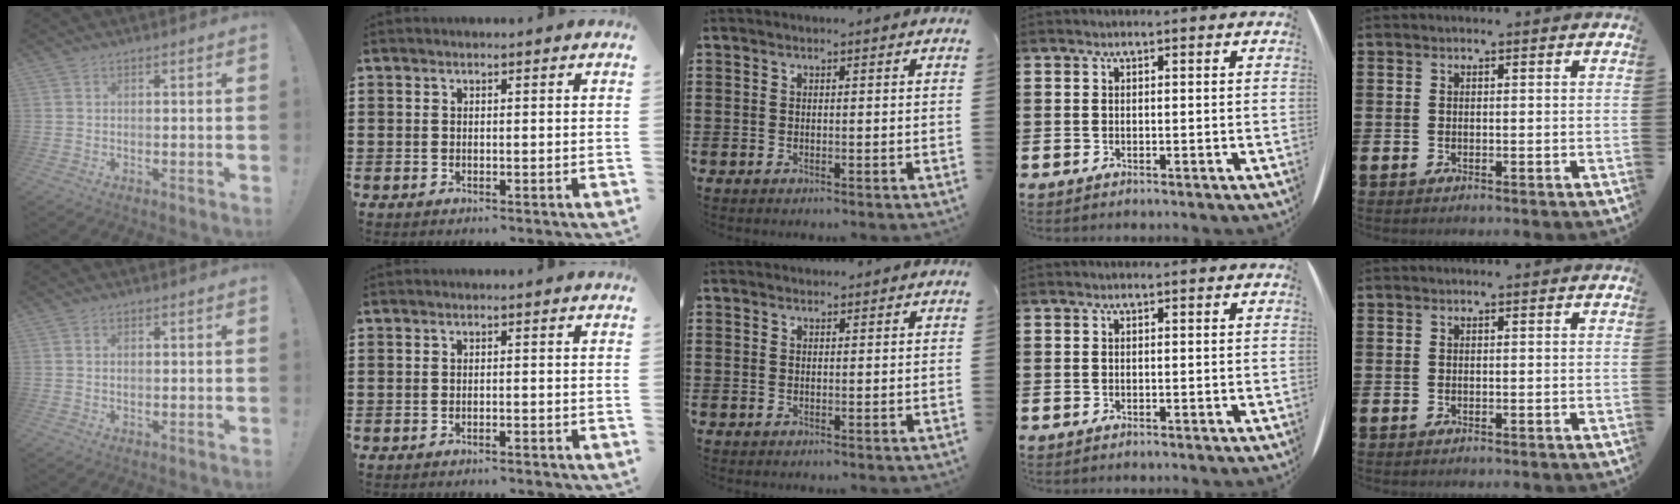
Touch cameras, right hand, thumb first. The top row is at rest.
{"thumb": {"total": 0.8, "force": [0.1, 0.5, 0.6], "torque": [-0.015, 0.004, 0.002]}, "index": {"total": 0.7, "force": [-0.6, -0.1, 0.3], "torque": [-0.009, -0.004, -0.012]}, "middle": {"total": 0.7, "force": [0.5, 0.4, -0.1], "torque": [0.009, -0.001, 0.009]}}